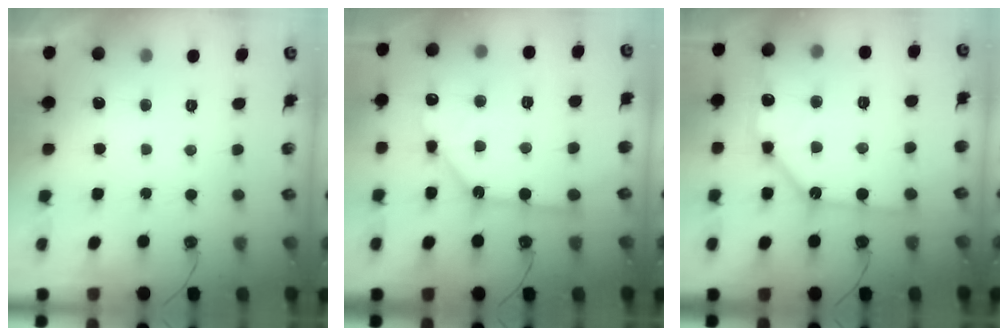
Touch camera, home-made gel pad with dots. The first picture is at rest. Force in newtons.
{"total": 16.2, "press": 16.1, "slide": 1.8}
{"total": 18.6, "press": 18.5, "slide": 2.3}